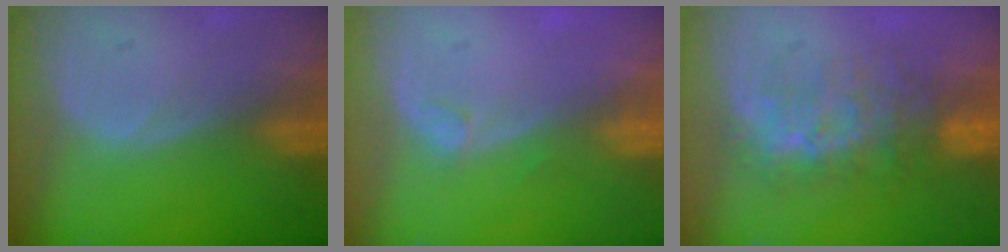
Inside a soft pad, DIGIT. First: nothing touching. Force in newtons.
{"total": 1.3, "press": 1.1, "slide": 0.5}
{"total": 7.7, "press": 7.3, "slide": 2.3}